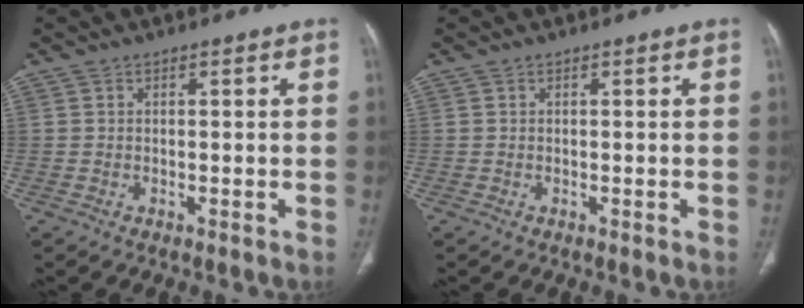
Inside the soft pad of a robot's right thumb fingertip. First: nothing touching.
{"total": 0.0}